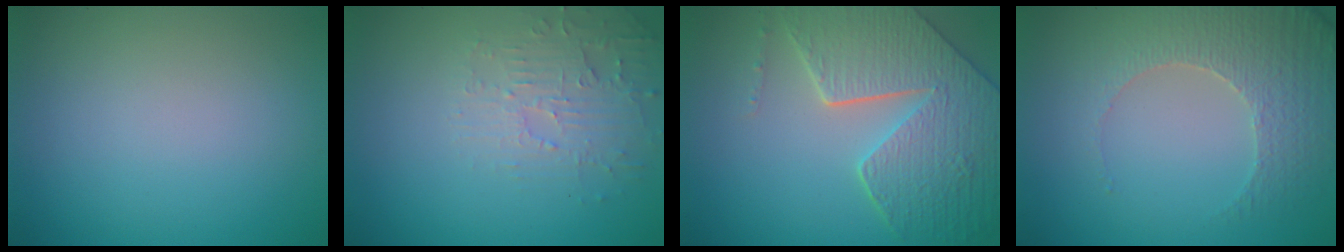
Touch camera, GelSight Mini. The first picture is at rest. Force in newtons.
{"total": 3.2, "press": 3.1, "slide": 0.7}
{"total": 8.4, "press": 6.1, "slide": 5.8}
{"total": 3.9, "press": 3.8, "slide": 1.0}